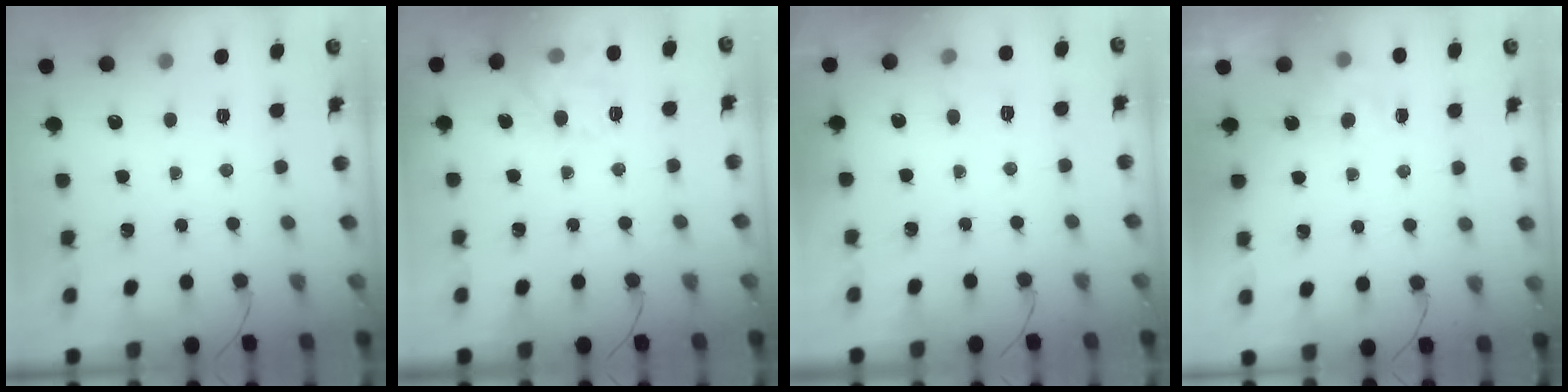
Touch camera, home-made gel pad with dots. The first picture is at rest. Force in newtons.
{"total": 11.9, "press": 11.9, "slide": 0.2}
{"total": 4.1, "press": 3.6, "slide": 1.9}
{"total": 4.4, "press": 4.1, "slide": 1.5}